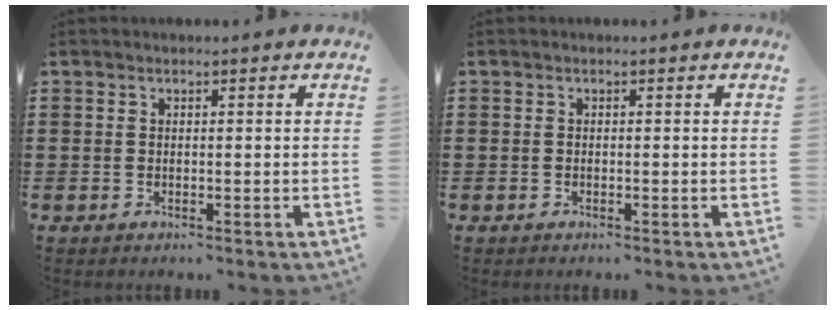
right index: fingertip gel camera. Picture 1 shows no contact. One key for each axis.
{"total": 0.0}